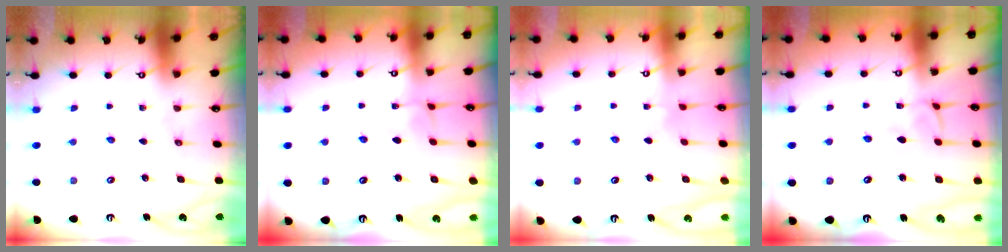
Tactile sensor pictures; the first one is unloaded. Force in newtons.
{"total": 1.5, "press": 1.5, "slide": 0.4}
{"total": 3.6, "press": 3.5, "slide": 0.2}
{"total": 2.9, "press": 2.9, "slide": 0.1}